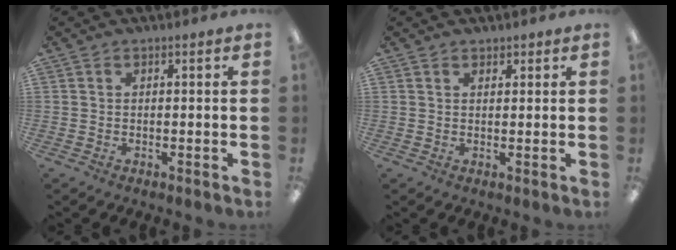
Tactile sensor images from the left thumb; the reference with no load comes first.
{"total": 1.3, "force": [1.1, 0.7, 0.2], "torque": [-0.003, 0.001, 0.021]}